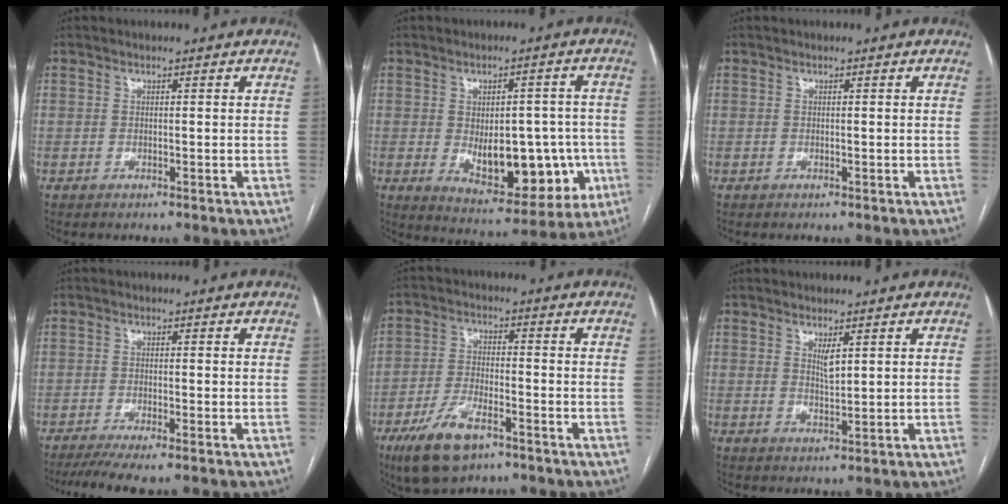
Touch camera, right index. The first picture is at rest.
{"total": 13.8, "force": [-2.4, 7.2, 11.6], "torque": [-0.148, 0.008, -0.009]}
{"total": 0.0}
{"total": 5.3, "force": [-4.0, 0.3, 3.5], "torque": [-0.055, -0.010, -0.067]}
{"total": 9.5, "force": [-5.7, 3.6, 6.7], "torque": [-0.141, -0.011, -0.098]}
{"total": 2.3, "force": [1.1, 0.4, 2.0], "torque": [-0.040, -0.006, 0.024]}